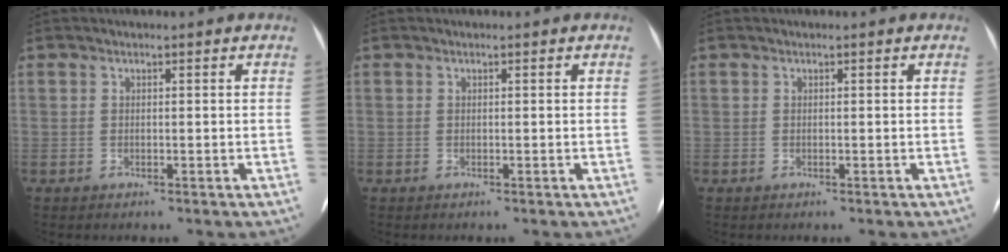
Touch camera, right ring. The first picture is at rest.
{"total": 0.0}
{"total": 0.0}